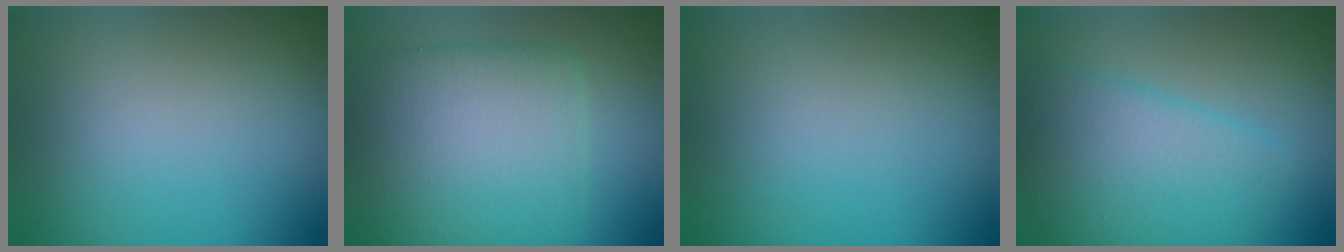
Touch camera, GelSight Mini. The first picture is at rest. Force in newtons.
{"total": 9.6, "press": 9.6, "slide": 0.2}
{"total": 0.0}
{"total": 6.1, "press": 6.1, "slide": 0.1}